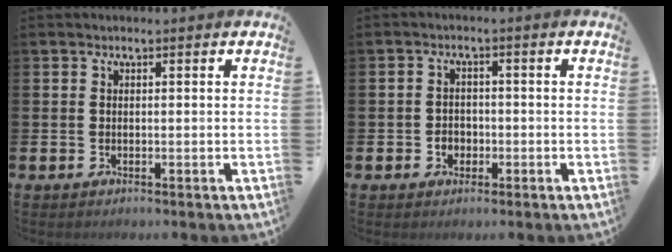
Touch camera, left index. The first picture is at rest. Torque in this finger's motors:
{"motor_torque": [0.21, -0.02, 0.01, 0.05]}